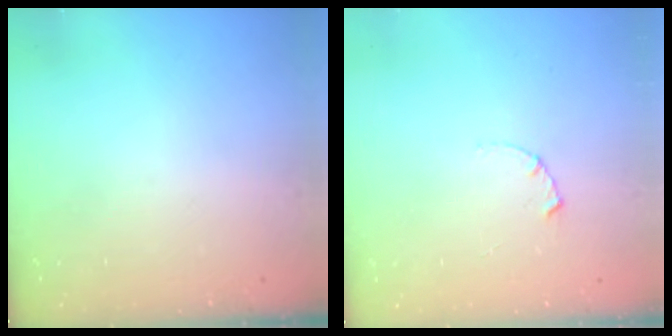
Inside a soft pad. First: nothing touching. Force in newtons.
{"total": 1.7, "press": 1.6, "slide": 0.3}